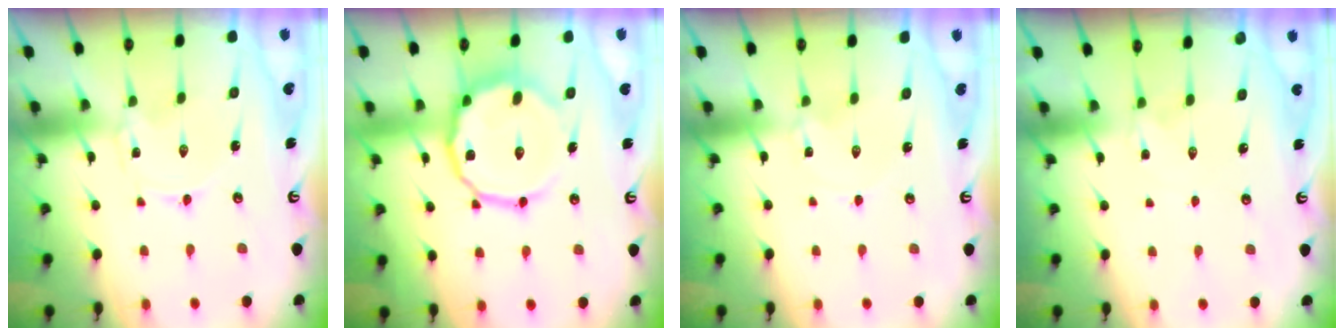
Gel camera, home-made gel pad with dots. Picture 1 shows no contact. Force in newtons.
{"total": 13.6, "press": 13.4, "slide": 1.9}
{"total": 0.6, "press": 0.5, "slide": 0.2}
{"total": 1.9, "press": 1.8, "slide": 0.5}